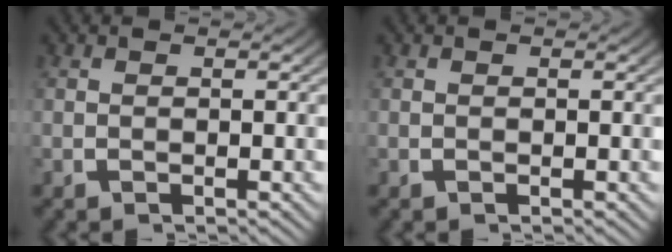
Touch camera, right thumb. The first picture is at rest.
{"total": 0.0}